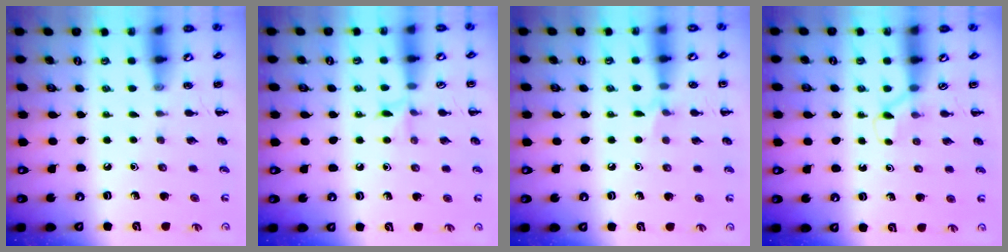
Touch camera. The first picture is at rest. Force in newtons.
{"total": 5.5, "press": 5.1, "slide": 2.0}
{"total": 5.8, "press": 5.5, "slide": 1.7}
{"total": 2.1, "press": 2.0, "slide": 0.8}